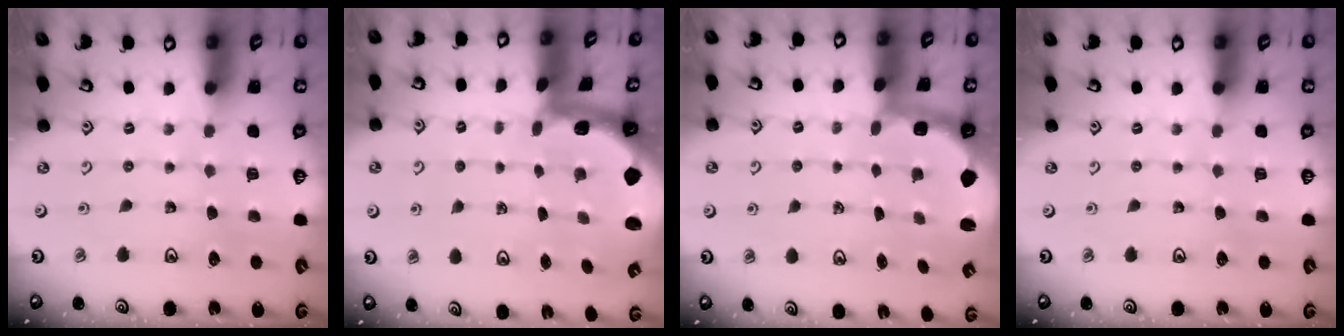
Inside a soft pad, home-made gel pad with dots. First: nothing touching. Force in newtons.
{"total": 1.7, "press": 1.7, "slide": 0.4}
{"total": 2.2, "press": 1.5, "slide": 1.6}
{"total": 0.0}